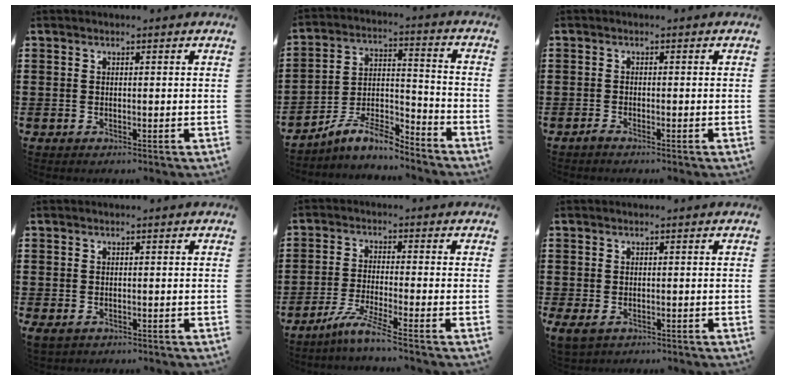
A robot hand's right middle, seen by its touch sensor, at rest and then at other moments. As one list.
[{"total": 8.7, "force": [-7.7, 1.8, 3.8], "torque": [-0.069, 0.015, -0.147]}, {"total": 1.0, "force": [-0.9, 0.1, 0.4], "torque": [-0.011, -0.003, -0.018]}, {"total": 0.5, "force": [-0.3, 0.4, 0.2], "torque": [-0.014, -0.002, -0.009]}, {"total": 5.1, "force": [-4.0, -0.3, 3.0], "torque": [-0.071, -0.015, -0.079]}, {"total": 1.1, "force": [-0.4, 0.7, 0.7], "torque": [-0.032, -0.005, -0.013]}]